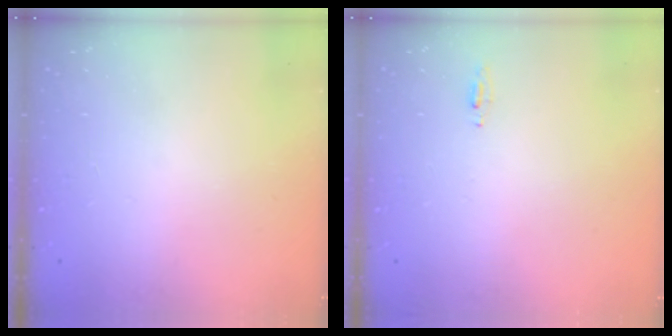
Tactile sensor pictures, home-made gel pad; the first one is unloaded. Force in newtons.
{"total": 4.6, "press": 4.4, "slide": 1.6}